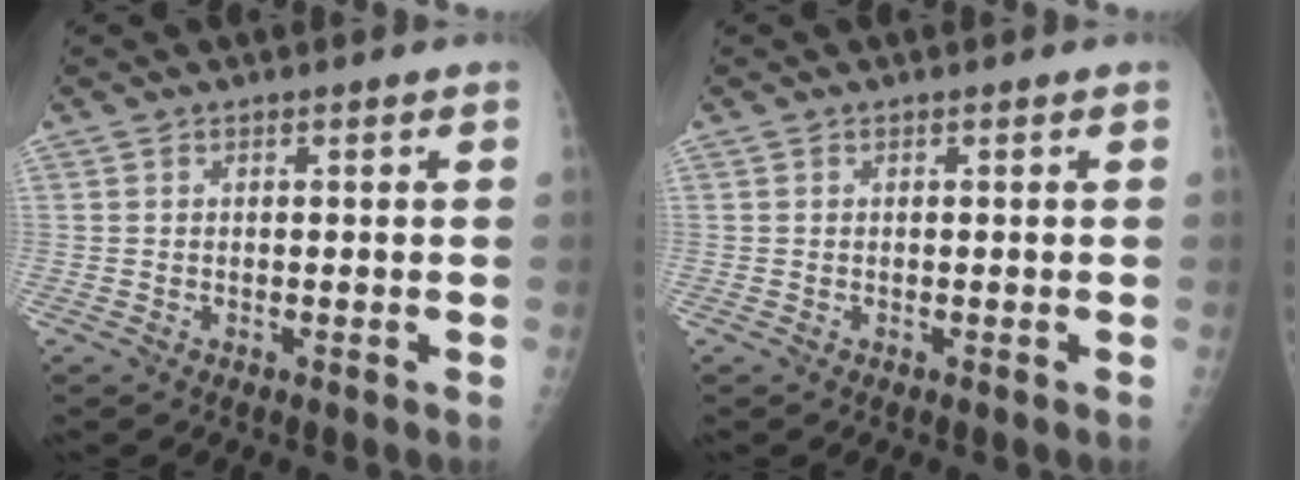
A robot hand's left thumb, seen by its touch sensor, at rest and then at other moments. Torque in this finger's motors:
{"motor_torque": [0.20, -0.15, 0.00, 0.00, 0.02]}